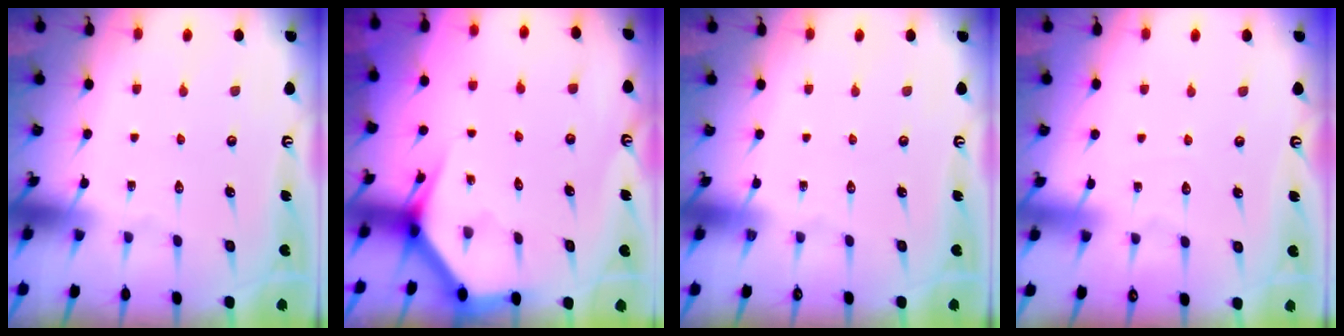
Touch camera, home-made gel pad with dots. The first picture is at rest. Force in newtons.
{"total": 3.4, "press": 3.4, "slide": 0.3}
{"total": 0.0}
{"total": 2.6, "press": 2.6, "slide": 0.3}